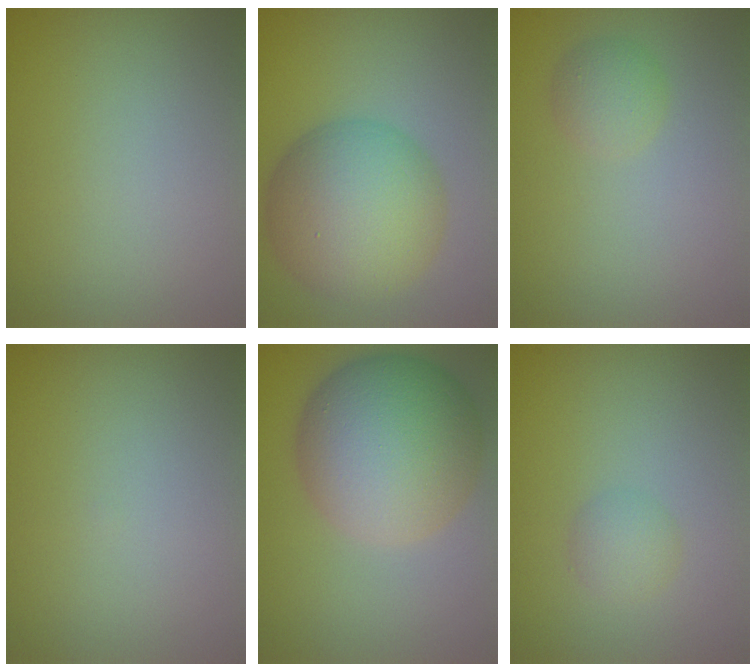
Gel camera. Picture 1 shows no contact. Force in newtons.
{"total": 8.7, "press": 8.7, "slide": 0.2}
{"total": 1.7, "press": 1.7, "slide": 0.1}
{"total": 0.0}
{"total": 10.1, "press": 10.1, "slide": 0.3}
{"total": 1.6, "press": 1.6, "slide": 0.1}